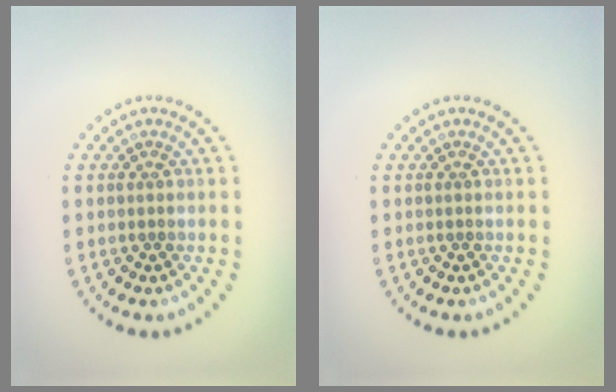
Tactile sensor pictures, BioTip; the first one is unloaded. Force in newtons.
{"total": 0.0}